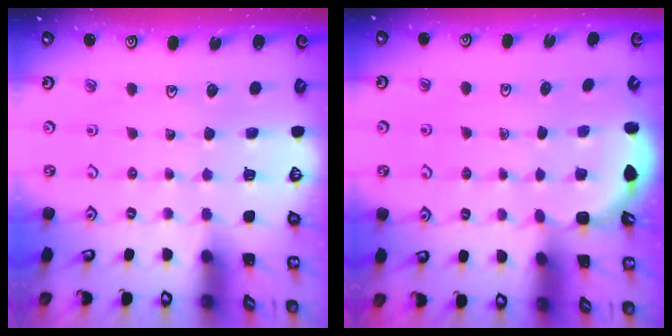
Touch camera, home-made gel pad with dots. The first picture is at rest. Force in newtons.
{"total": 2.8, "press": 1.8, "slide": 2.1}